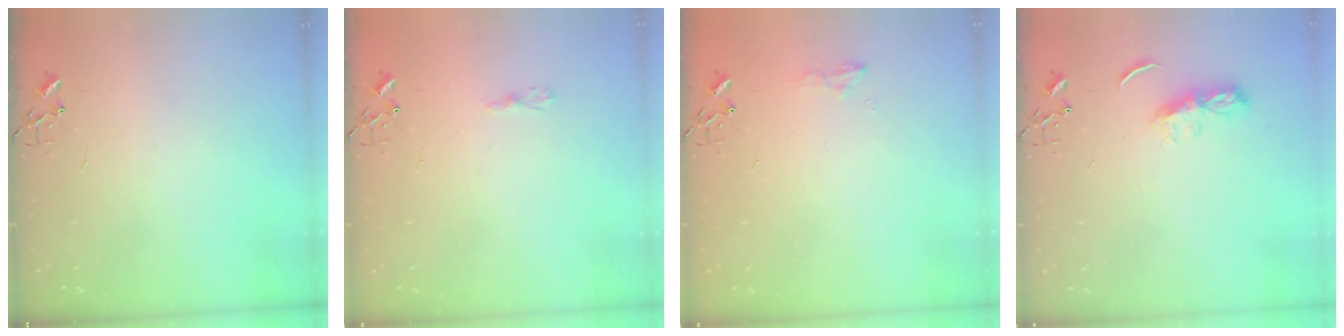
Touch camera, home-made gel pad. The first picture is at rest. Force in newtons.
{"total": 3.6, "press": 3.6, "slide": 0.4}
{"total": 8.5, "press": 8.5, "slide": 0.6}
{"total": 6.5, "press": 6.4, "slide": 0.6}